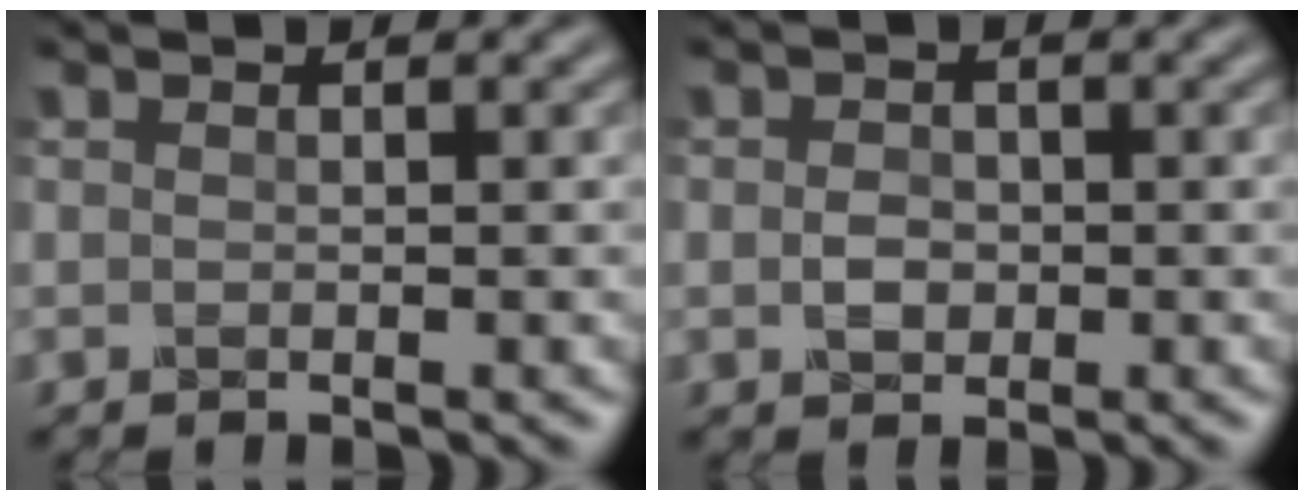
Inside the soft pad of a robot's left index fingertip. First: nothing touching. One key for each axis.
{"total": 1.3, "fx": -0.2, "fy": 1.1, "fz": 0.6, "tx": -0.022, "ty": 0.003, "tz": -0.006}